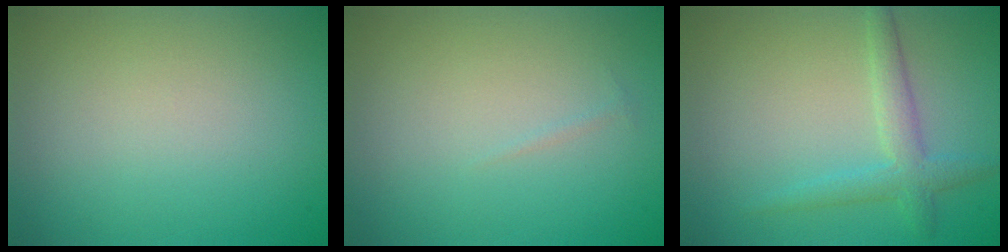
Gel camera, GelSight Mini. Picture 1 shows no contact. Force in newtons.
{"total": 0.8, "press": 0.8, "slide": 0.2}
{"total": 2.8, "press": 2.8, "slide": 0.1}